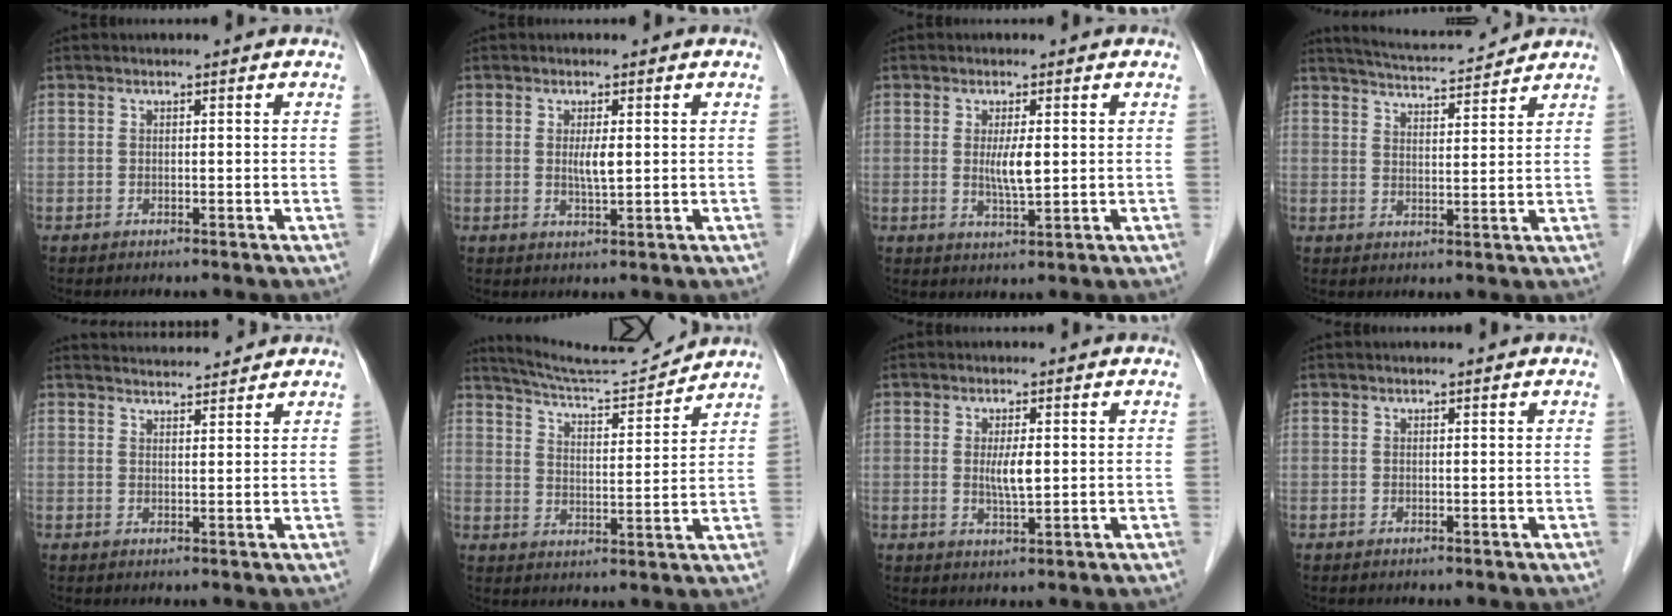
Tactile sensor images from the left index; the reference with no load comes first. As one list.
[{"total": 2.5, "force": [0.4, 0.3, 2.5], "torque": [-0.049, -0.004, 0.008]}, {"total": 3.8, "force": [0.4, 0.6, 3.7], "torque": [-0.070, -0.007, 0.009]}, {"total": 9.2, "force": [8.9, 0.2, 2.4], "torque": [-0.051, 0.016, 0.139]}, {"total": 5.9, "force": [5.9, 0.3, 0.7], "torque": [-0.016, 0.023, 0.084]}, {"total": 11.0, "force": [10.8, -1.0, 1.9], "torque": [-0.042, -0.003, 0.178]}, {"total": 3.3, "force": [0.4, 0.5, 3.2], "torque": [-0.061, -0.005, 0.009]}, {"total": 0.8, "force": [0.7, 0.1, 0.4], "torque": [-0.009, 0.007, 0.013]}]